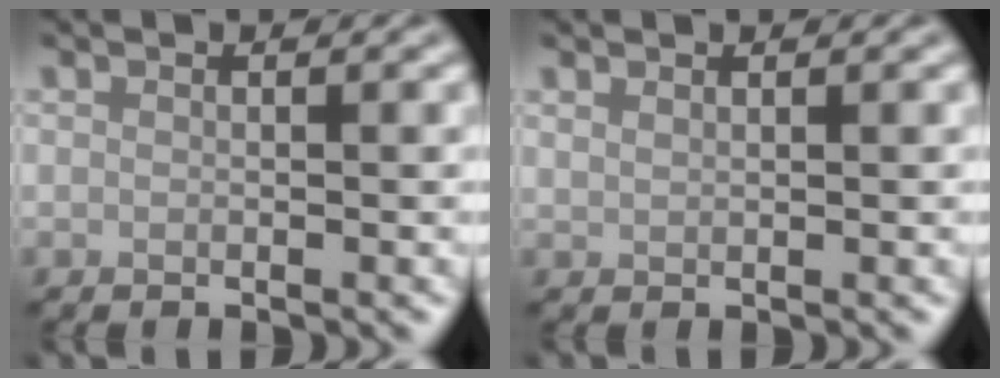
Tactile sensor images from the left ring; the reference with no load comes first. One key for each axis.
{"total": 0.7, "fx": 0.6, "fy": 0.2, "fz": 0.2, "tx": -0.005, "ty": 0.000, "tz": 0.014}